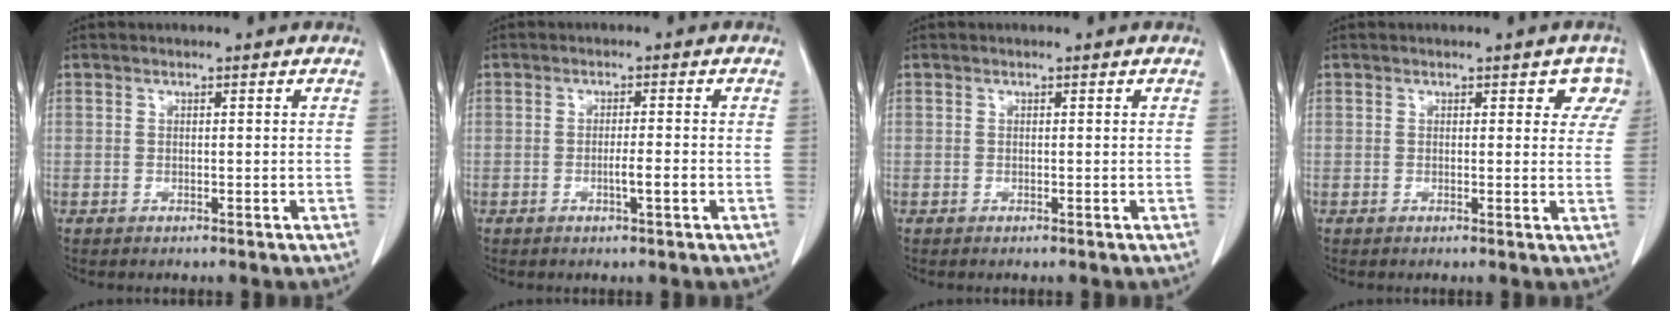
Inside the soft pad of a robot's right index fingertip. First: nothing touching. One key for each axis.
{"total": 2.6, "fx": -0.9, "fy": -0.1, "fz": 2.5, "tx": -0.044, "ty": -0.002, "tz": -0.016}
{"total": 0.0}
{"total": 3.5, "fx": 2.2, "fy": 2.1, "fz": 1.7, "tx": 0.004, "ty": 0.002, "tz": 0.011}